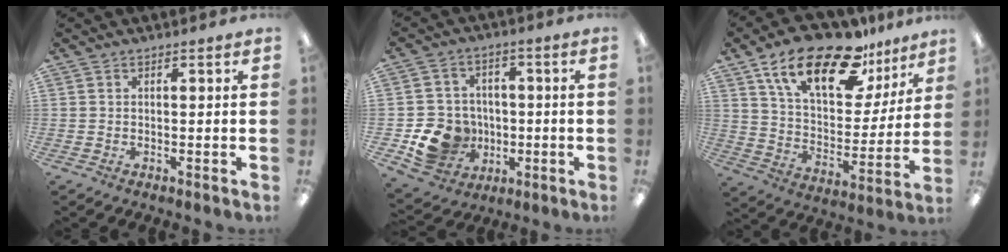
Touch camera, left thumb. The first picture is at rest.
{"total": 12.3, "force": [-3.5, 10.9, 4.5], "torque": [-0.103, 0.025, -0.050]}
{"total": 21.9, "force": [14.5, 9.3, 13.6], "torque": [-0.225, -0.080, 0.248]}